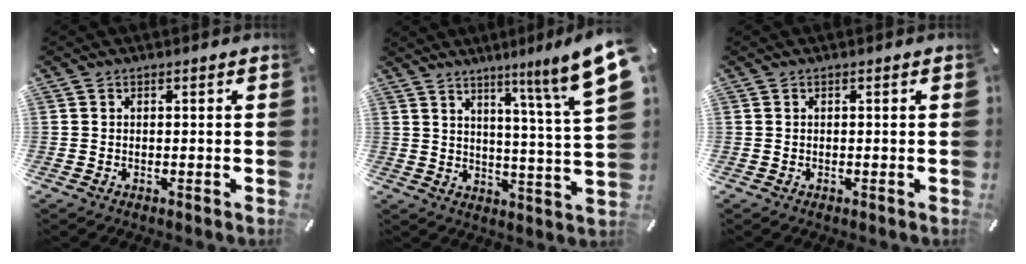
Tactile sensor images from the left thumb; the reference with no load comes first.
{"total": 12.3, "force": [7.7, 0.0, 9.6], "torque": [-0.144, -0.060, 0.116]}
{"total": 0.0}